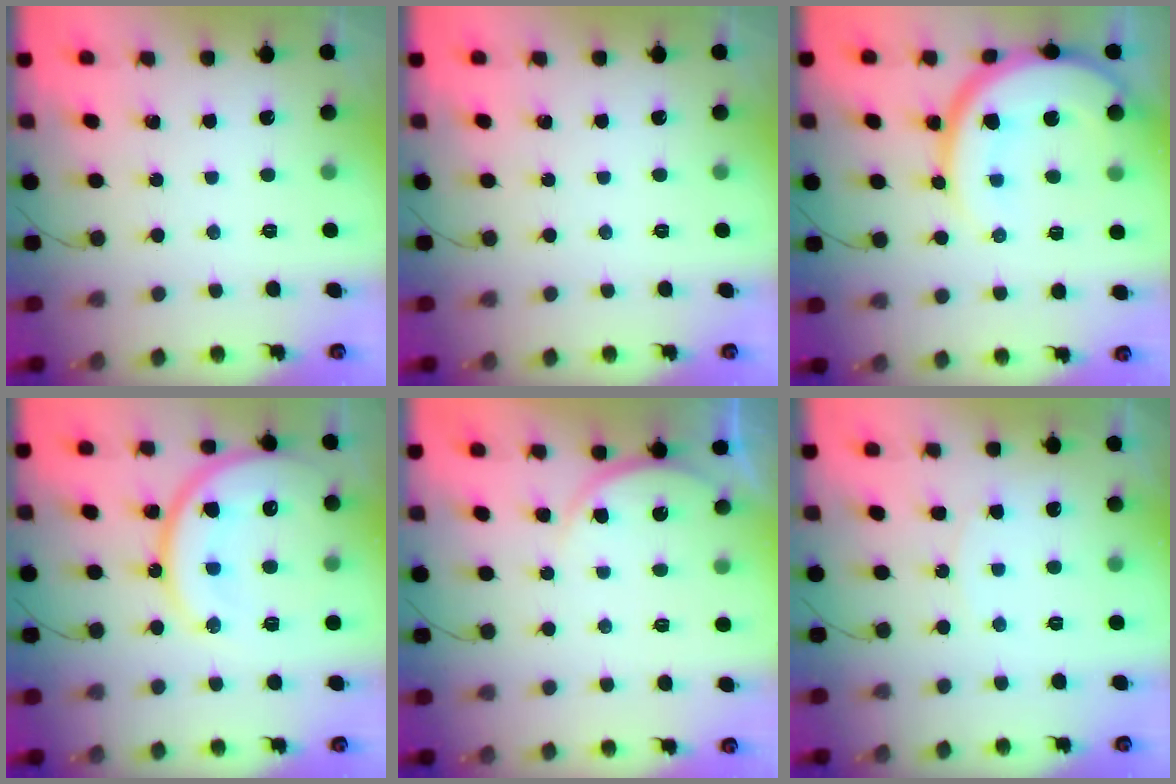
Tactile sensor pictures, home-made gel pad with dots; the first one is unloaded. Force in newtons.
{"total": 0.0}
{"total": 16.3, "press": 16.2, "slide": 1.3}
{"total": 20.5, "press": 20.5, "slide": 1.8}
{"total": 5.9, "press": 5.9, "slide": 0.7}
{"total": 5.6, "press": 5.6, "slide": 0.6}